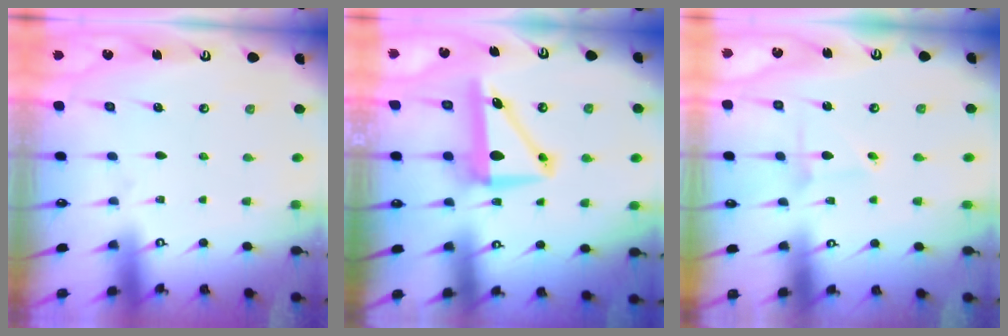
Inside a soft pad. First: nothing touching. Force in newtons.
{"total": 8.4, "press": 8.2, "slide": 1.7}
{"total": 2.1, "press": 2.1, "slide": 0.2}